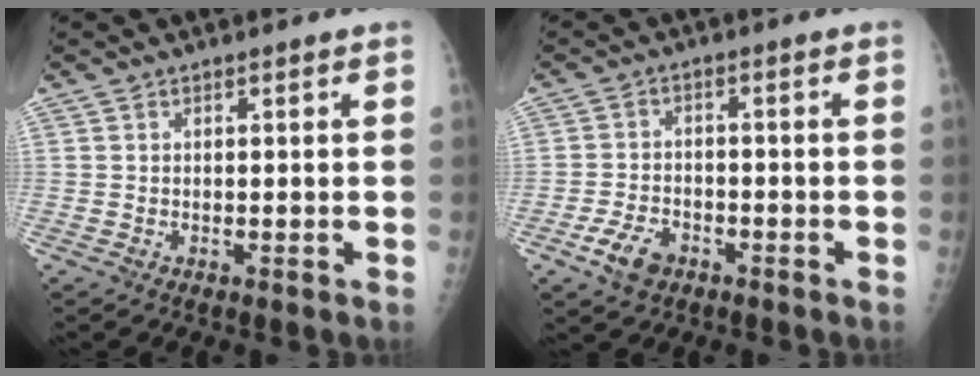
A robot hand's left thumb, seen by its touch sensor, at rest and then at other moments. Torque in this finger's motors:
{"motor_torque": [-0.11, 0.26, 0.10, 0.07, 0.00]}